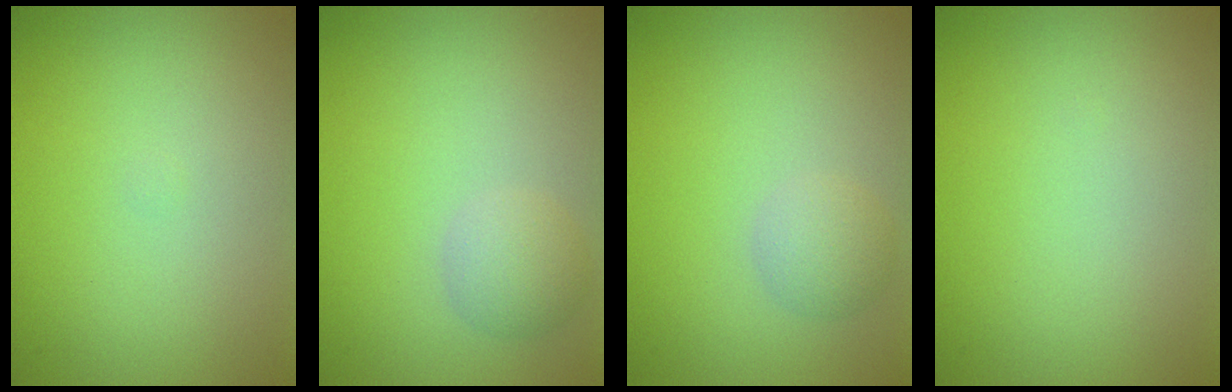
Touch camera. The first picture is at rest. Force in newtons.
{"total": 2.2, "press": 2.2, "slide": 0.1}
{"total": 2.0, "press": 2.0, "slide": 0.0}
{"total": 0.0}